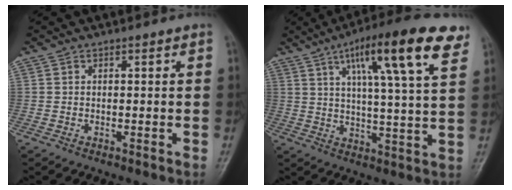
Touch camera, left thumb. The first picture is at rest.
{"total": 18.2, "force": [9.2, 3.4, 15.3], "torque": [-0.215, -0.019, 0.134]}